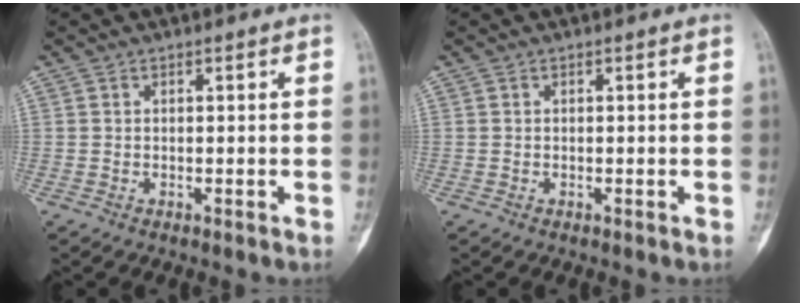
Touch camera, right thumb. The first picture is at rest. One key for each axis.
{"total": 0.0}